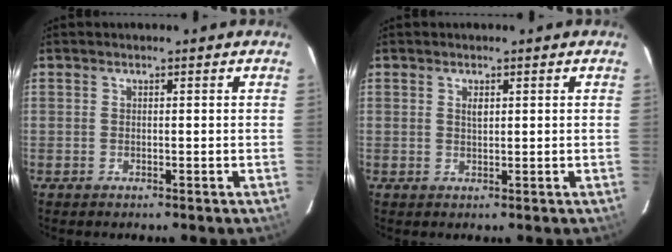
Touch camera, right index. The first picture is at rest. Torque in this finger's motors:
{"motor_torque": [0.13, 0.02, 0.08, 0.04]}